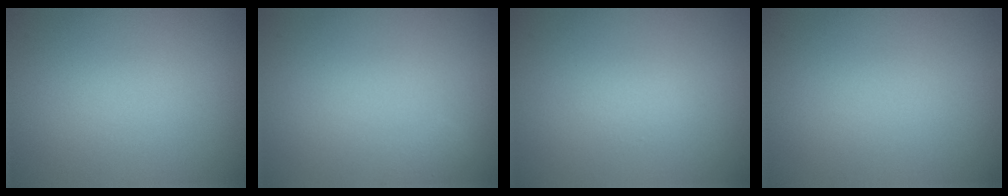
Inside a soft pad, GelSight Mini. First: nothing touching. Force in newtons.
{"total": 0.6, "press": 0.6, "slide": 0.1}
{"total": 0.5, "press": 0.5, "slide": 0.1}
{"total": 0.0}